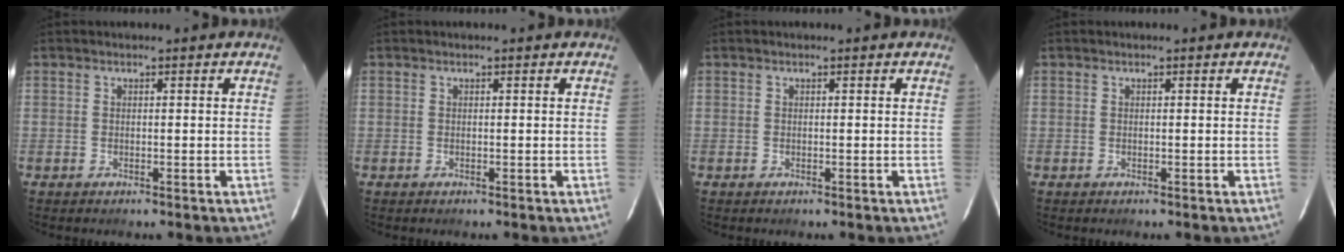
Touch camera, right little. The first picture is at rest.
{"total": 0.0}
{"total": 0.0}
{"total": 0.0}